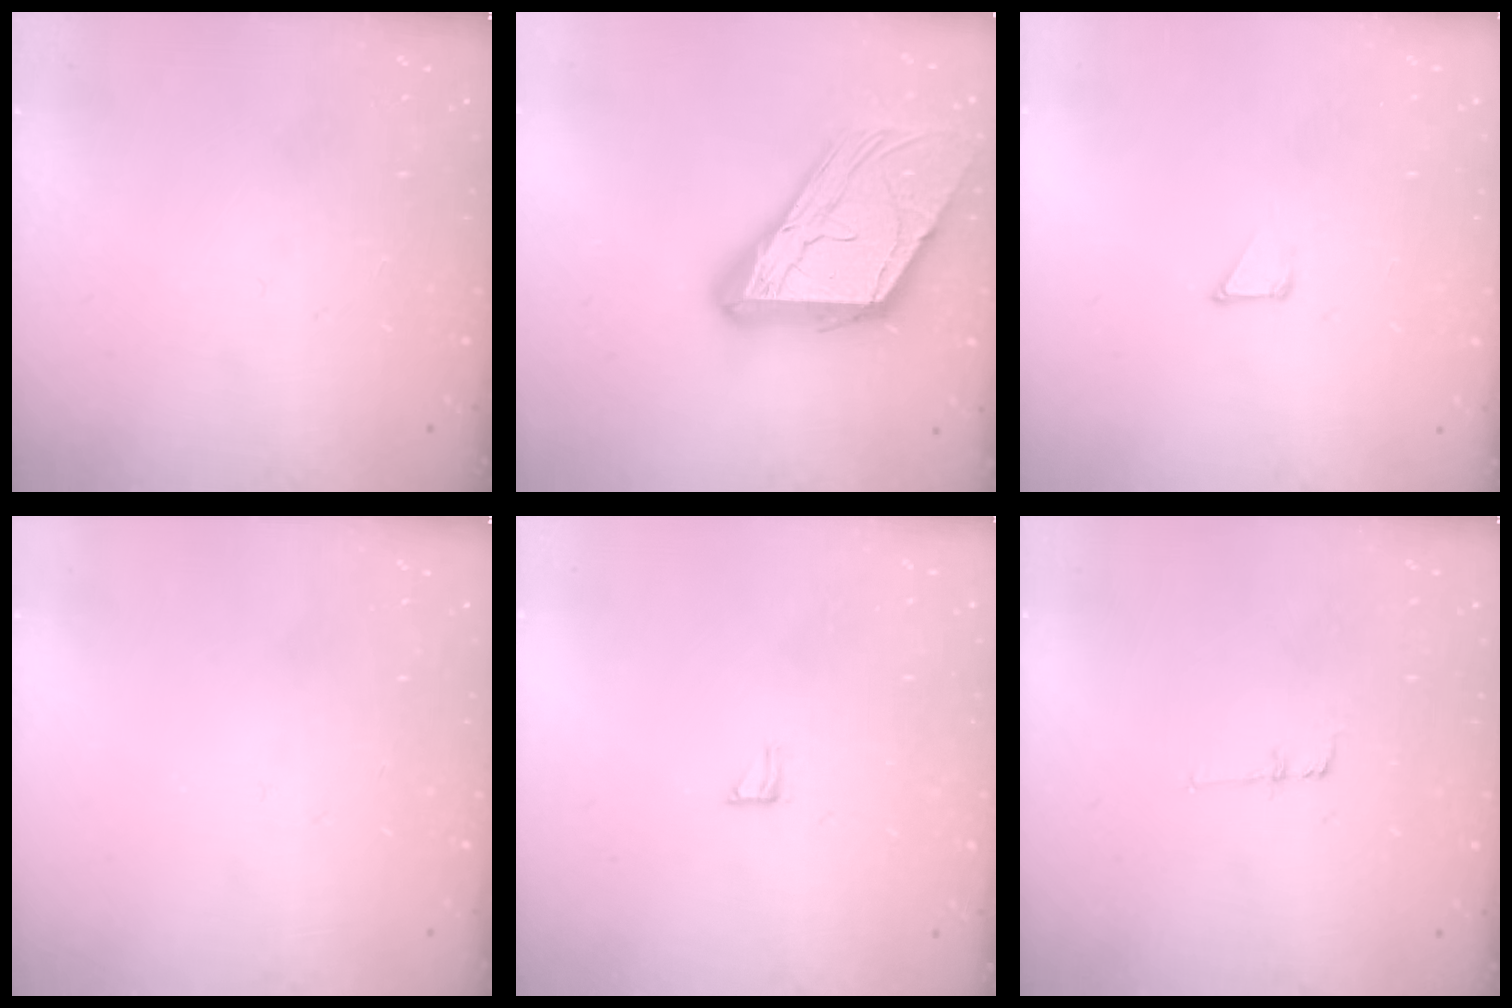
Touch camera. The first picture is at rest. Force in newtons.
{"total": 18.5, "press": 18.4, "slide": 1.9}
{"total": 1.7, "press": 1.7, "slide": 0.0}
{"total": 0.0}
{"total": 4.2, "press": 4.2, "slide": 0.4}
{"total": 6.6, "press": 6.2, "slide": 2.3}